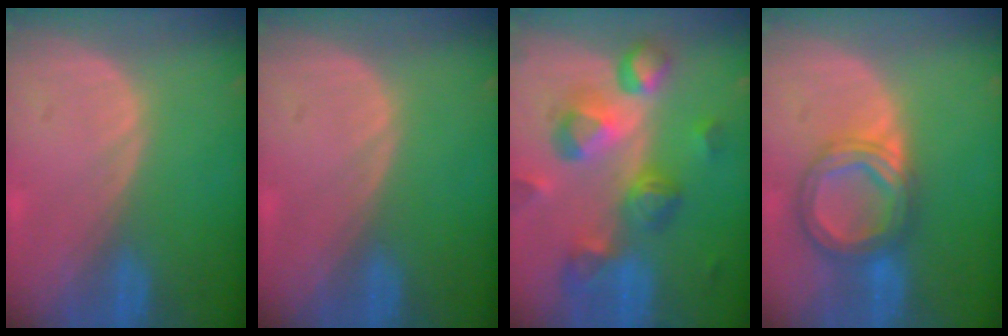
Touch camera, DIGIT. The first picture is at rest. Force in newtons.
{"total": 0.0}
{"total": 10.6, "press": 9.4, "slide": 4.7}
{"total": 7.2, "press": 7.2, "slide": 0.6}